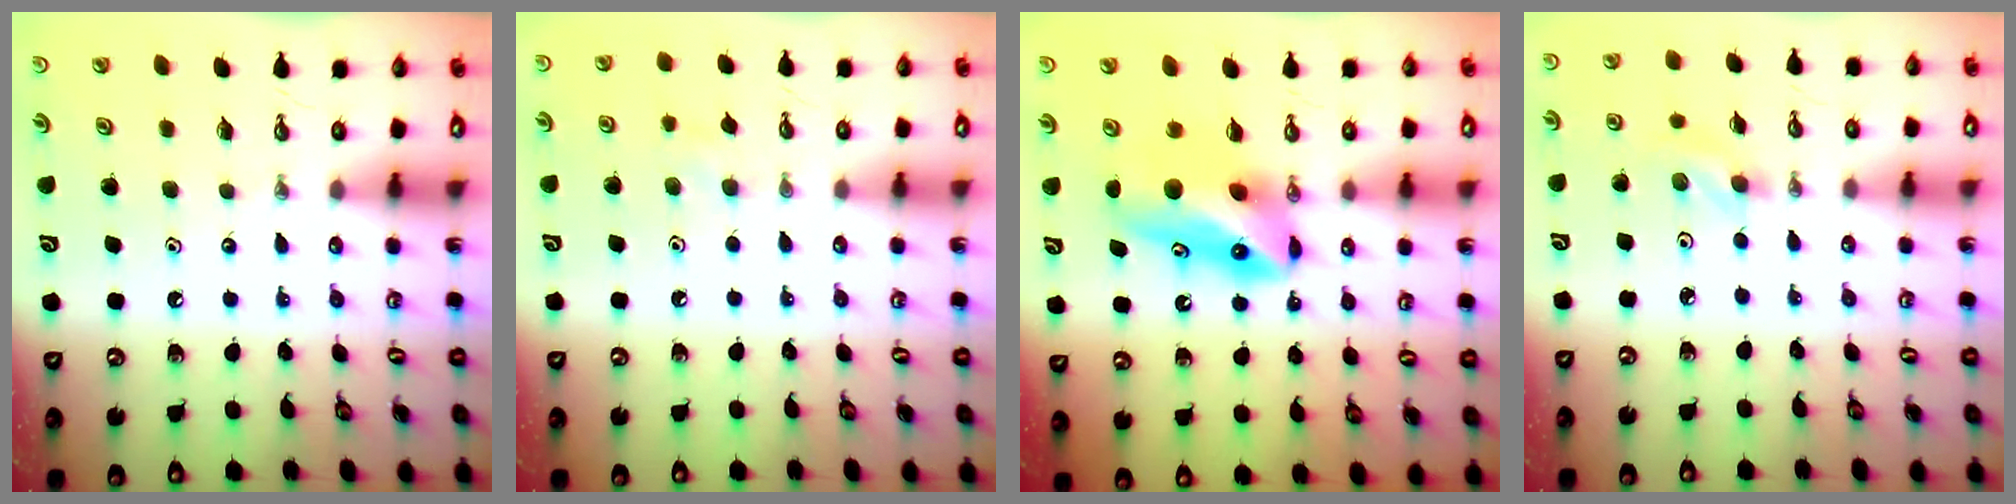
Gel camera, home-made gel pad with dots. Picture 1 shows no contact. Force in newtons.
{"total": 5.3, "press": 5.1, "slide": 1.4}
{"total": 10.3, "press": 9.6, "slide": 3.7}
{"total": 3.9, "press": 3.6, "slide": 1.5}